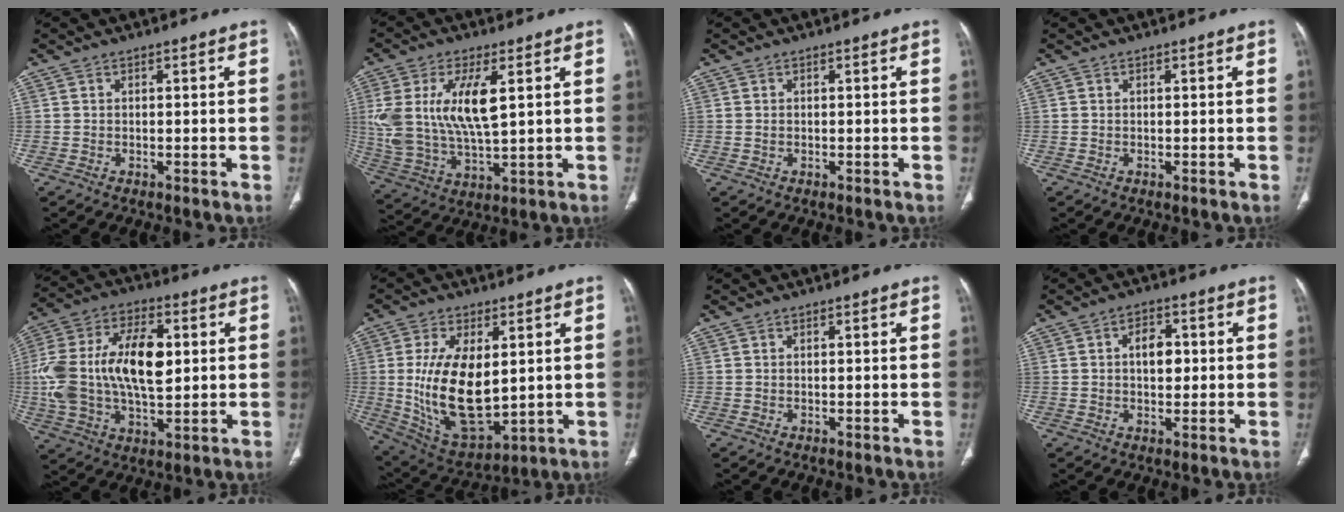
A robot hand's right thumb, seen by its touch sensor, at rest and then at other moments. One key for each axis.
{"total": 15.7, "fx": 3.8, "fy": 6.7, "fz": 13.6, "tx": -0.288, "ty": -0.015, "tz": 0.083}
{"total": 0.0}
{"total": 0.0}
{"total": 21.4, "fx": 2.1, "fy": 11.6, "fz": 17.8, "tx": -0.348, "ty": 0.012, "tz": 0.037}
{"total": 17.8, "fx": 1.3, "fy": 9.3, "fz": 15.2, "tx": -0.267, "ty": -0.020, "tz": 0.044}
{"total": 0.0}
{"total": 5.2, "fx": 0.7, "fy": 3.3, "fz": 4.0, "tx": -0.045, "ty": 0.003, "tz": 0.008}